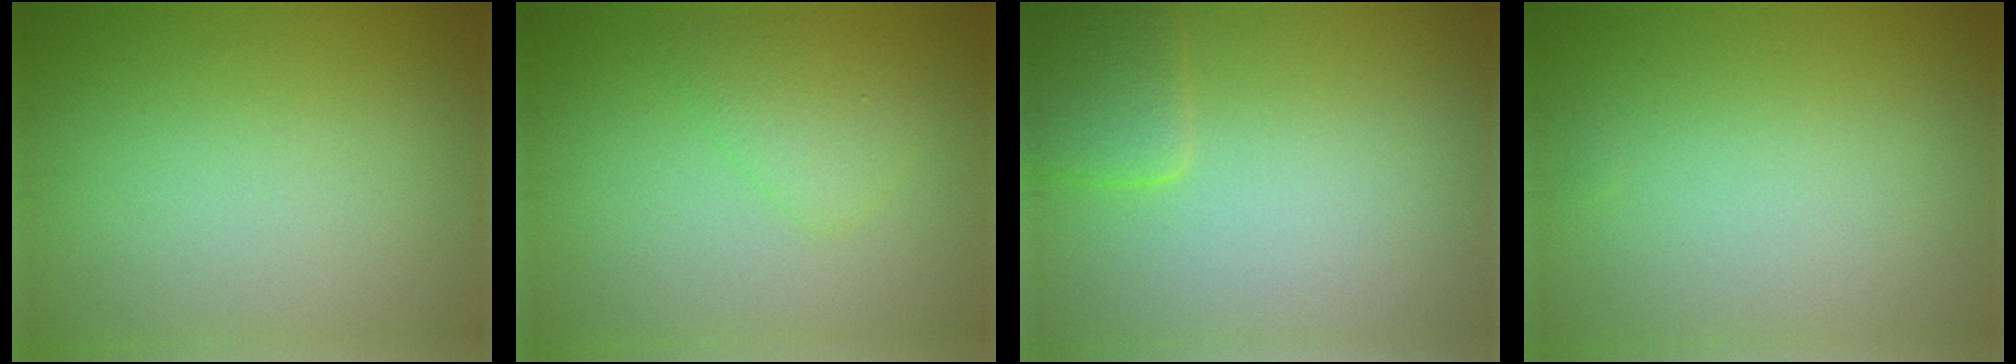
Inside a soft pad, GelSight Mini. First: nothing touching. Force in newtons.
{"total": 2.5, "press": 2.4, "slide": 0.2}
{"total": 2.4, "press": 2.4, "slide": 0.2}
{"total": 0.0}